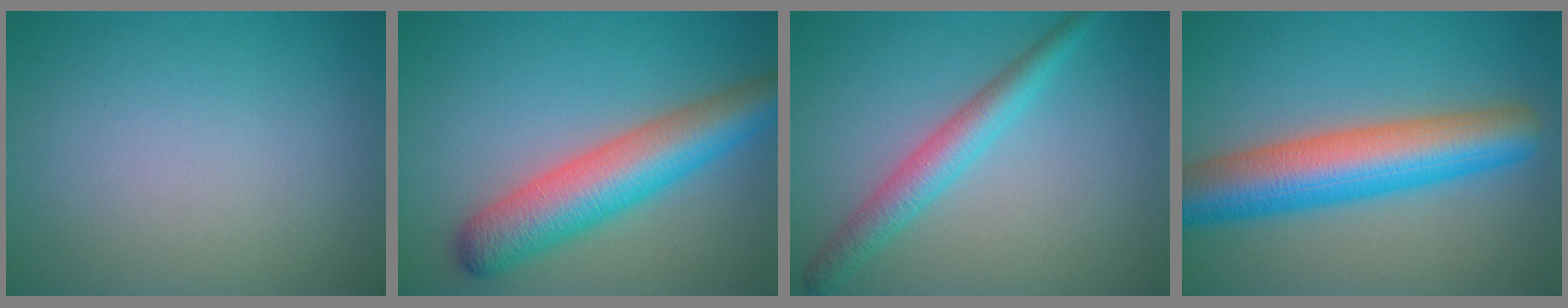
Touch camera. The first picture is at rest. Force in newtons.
{"total": 7.8, "press": 7.8, "slide": 0.3}
{"total": 3.6, "press": 3.6, "slide": 0.1}
{"total": 9.4, "press": 9.4, "slide": 0.2}